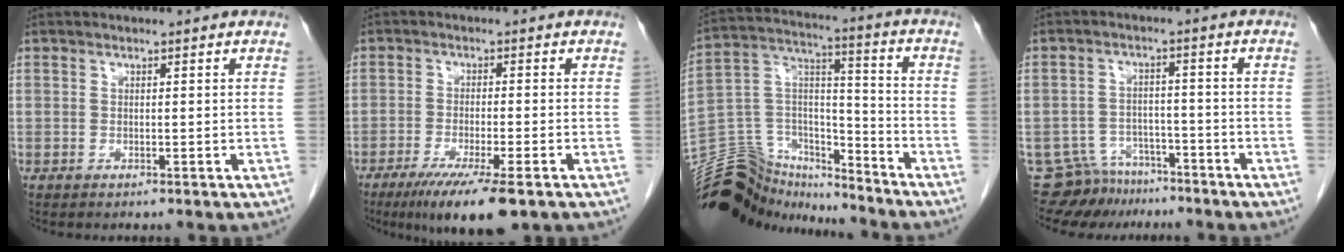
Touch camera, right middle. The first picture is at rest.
{"total": 10.0, "force": [-6.4, 0.9, 7.6], "torque": [-0.123, -0.025, -0.099]}
{"total": 19.2, "force": [-17.8, 6.0, 4.1], "torque": [-0.090, 0.056, -0.295]}
{"total": 8.2, "force": [-7.1, 4.0, -0.4], "torque": [0.009, 0.020, -0.109]}